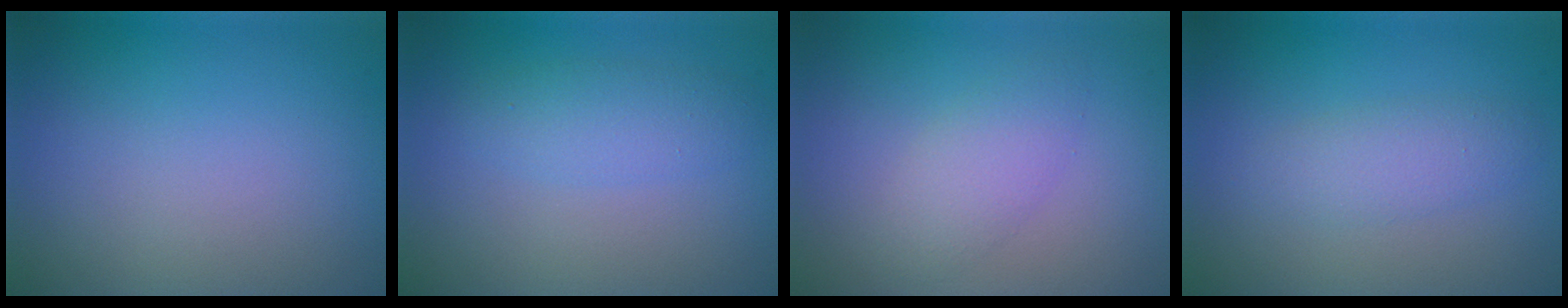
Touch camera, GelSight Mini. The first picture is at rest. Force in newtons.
{"total": 2.4, "press": 2.4, "slide": 0.0}
{"total": 2.4, "press": 2.4, "slide": 0.2}
{"total": 2.3, "press": 2.3, "slide": 0.1}